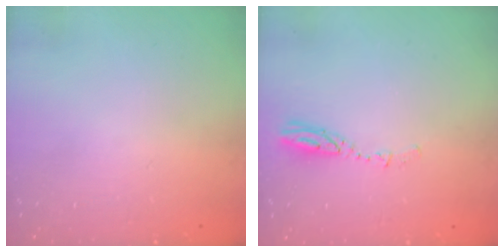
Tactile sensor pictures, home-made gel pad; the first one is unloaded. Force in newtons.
{"total": 3.4, "press": 3.4, "slide": 0.2}